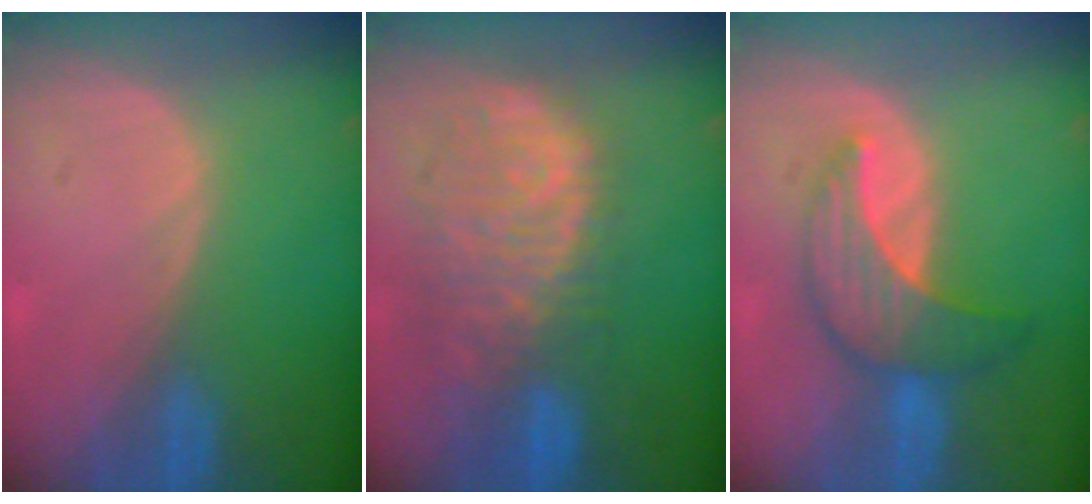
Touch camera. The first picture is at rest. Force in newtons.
{"total": 11.2, "press": 9.6, "slide": 5.9}
{"total": 7.0, "press": 6.9, "slide": 1.0}